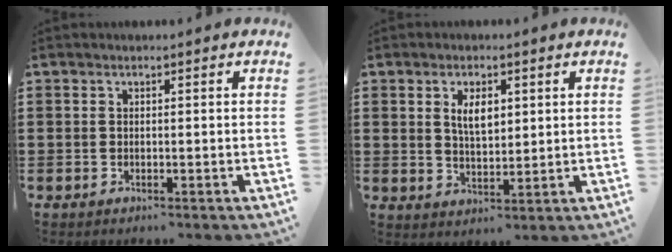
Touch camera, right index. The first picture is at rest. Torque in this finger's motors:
{"motor_torque": [0.46, -0.23, 0.14, 0.07]}